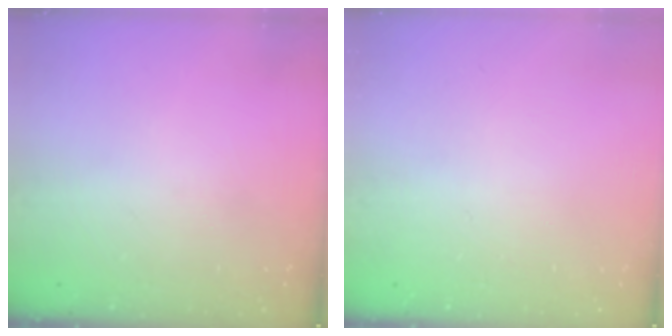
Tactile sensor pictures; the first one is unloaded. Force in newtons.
{"total": 0.0}